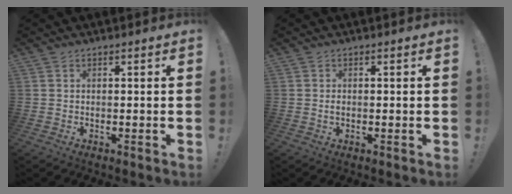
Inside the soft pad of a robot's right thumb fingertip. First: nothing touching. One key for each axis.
{"total": 0.7, "fx": -0.3, "fy": 0.5, "fz": 0.5, "tx": -0.016, "ty": 0.004, "tz": -0.004}